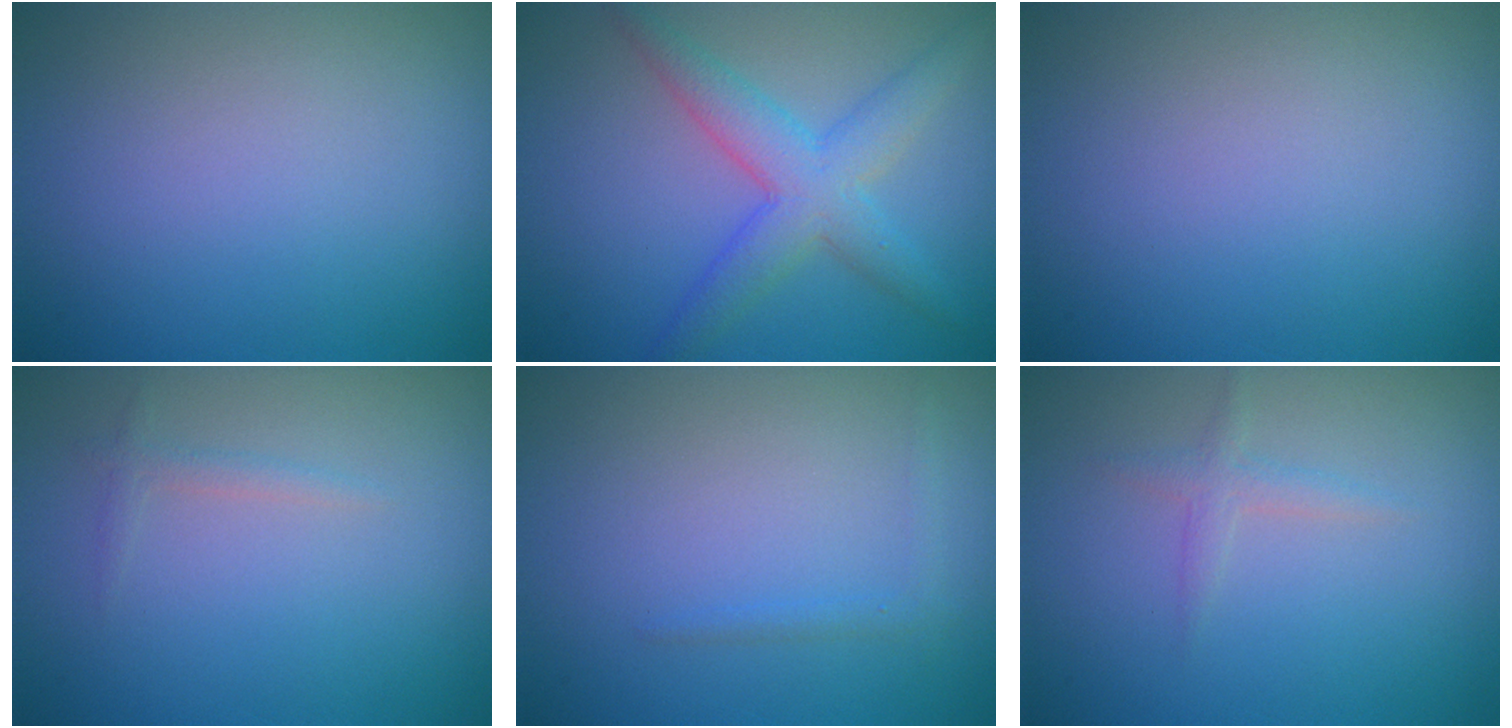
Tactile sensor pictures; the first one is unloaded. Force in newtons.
{"total": 4.7, "press": 4.7, "slide": 0.2}
{"total": 0.0}
{"total": 0.9, "press": 0.9, "slide": 0.1}
{"total": 1.1, "press": 1.1, "slide": 0.1}
{"total": 1.2, "press": 1.2, "slide": 0.0}